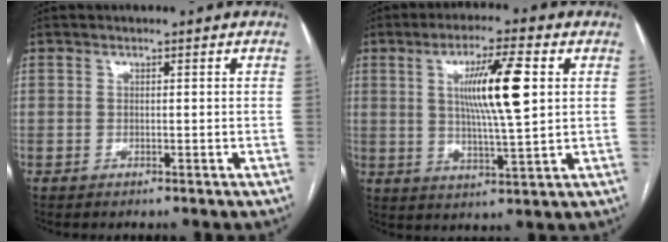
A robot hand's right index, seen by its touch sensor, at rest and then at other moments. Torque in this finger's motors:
{"motor_torque": [1.25, 0.89, 0.31, 0.15]}